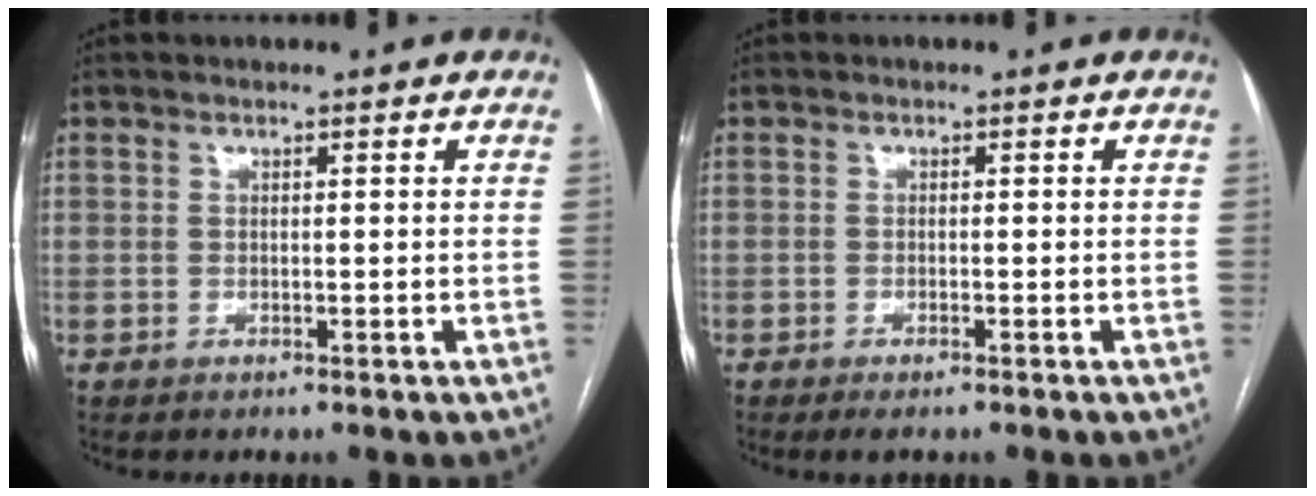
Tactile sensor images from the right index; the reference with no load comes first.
{"total": 1.9, "force": [-1.3, 0.3, 1.3], "torque": [-0.022, -0.004, -0.019]}